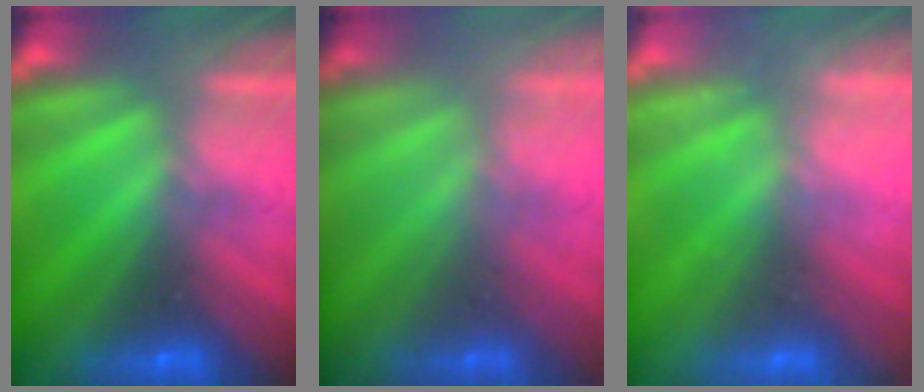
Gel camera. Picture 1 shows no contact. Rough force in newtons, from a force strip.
{"total": 1.6}
{"total": 2.2}